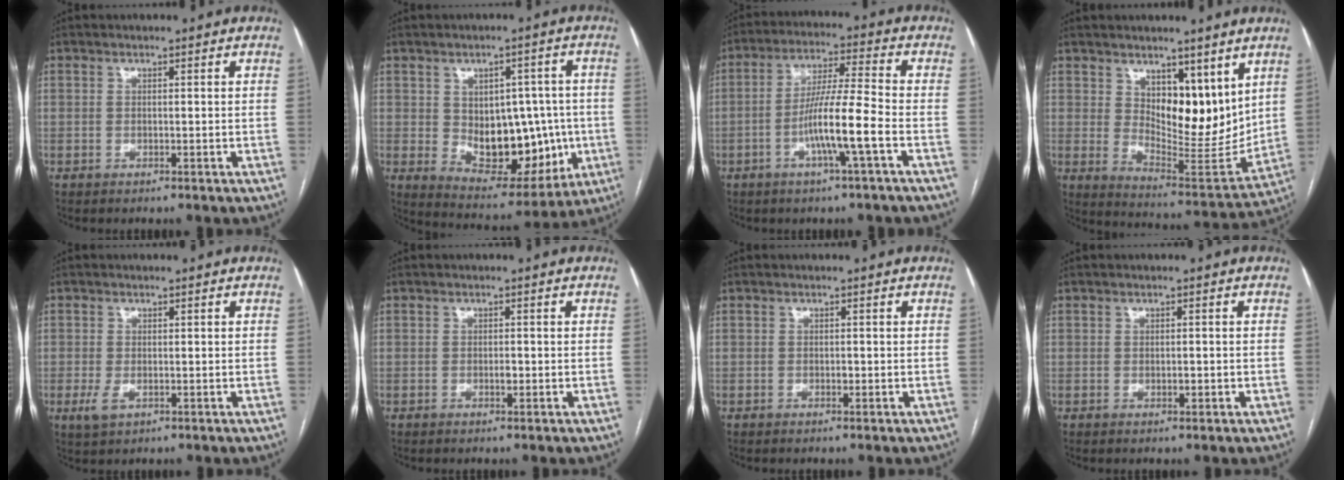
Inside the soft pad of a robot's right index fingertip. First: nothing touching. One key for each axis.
{"total": 15.3, "fx": -0.9, "fy": 8.9, "fz": 12.4, "tx": -0.174, "ty": 0.014, "tz": 0.015}
{"total": 9.6, "fx": -3.3, "fy": -0.5, "fz": 9.0, "tx": -0.169, "ty": 0.003, "tz": -0.064}
{"total": 12.2, "fx": 5.7, "fy": 5.5, "fz": 9.2, "tx": -0.139, "ty": -0.015, "tz": 0.113}
{"total": 2.6, "fx": -0.7, "fy": 1.7, "fz": 1.9, "tx": -0.040, "ty": -0.003, "tz": -0.006}
{"total": 1.0, "fx": -0.2, "fy": 0.4, "fz": 0.8, "tx": -0.015, "ty": 0.000, "tz": -0.004}
{"total": 0.6, "fx": -0.1, "fy": 0.3, "fz": 0.4, "tx": -0.006, "ty": 0.001, "tz": -0.004}
{"total": 1.1, "fx": -0.2, "fy": 0.6, "fz": 1.0, "tx": -0.014, "ty": 0.000, "tz": -0.001}